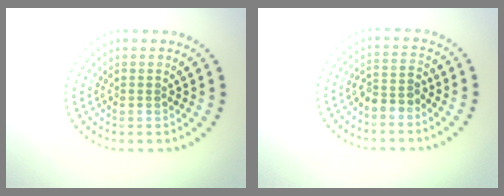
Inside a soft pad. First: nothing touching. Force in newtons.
{"total": 2.3, "press": 1.9, "slide": 1.3}